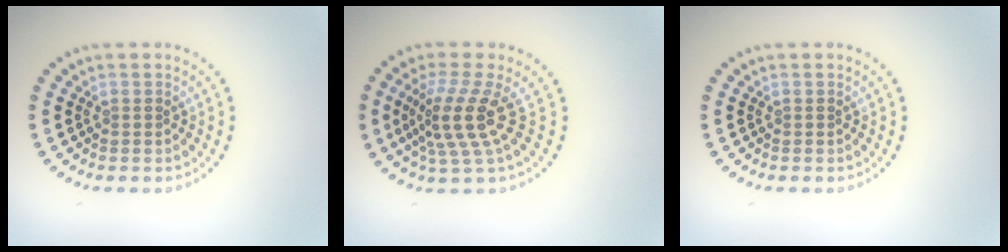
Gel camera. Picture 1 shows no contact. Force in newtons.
{"total": 4.3, "press": 3.1, "slide": 3.0}
{"total": 0.0}